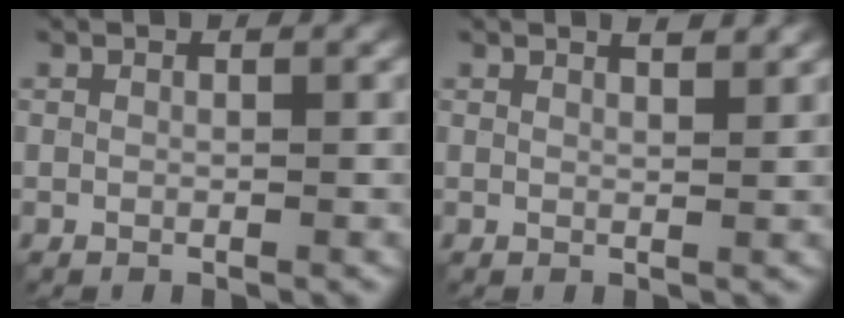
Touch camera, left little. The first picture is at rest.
{"total": 1.6, "force": [1.4, 0.3, 0.8], "torque": [-0.010, 0.000, 0.014]}